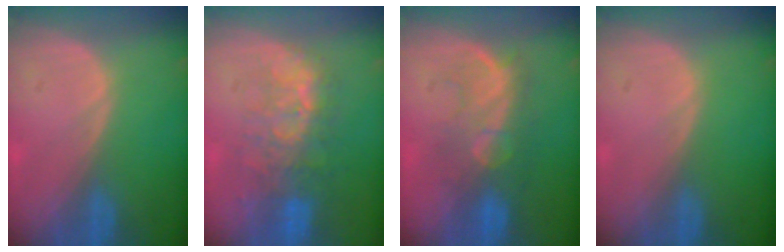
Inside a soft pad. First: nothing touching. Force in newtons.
{"total": 9.8, "press": 8.4, "slide": 5.0}
{"total": 8.2, "press": 8.0, "slide": 1.9}
{"total": 0.0}